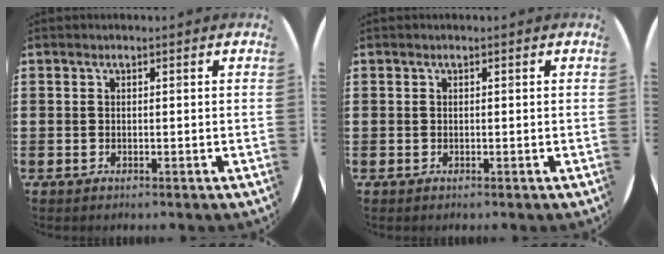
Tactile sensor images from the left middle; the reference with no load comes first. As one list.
[{"total": 0.0}]